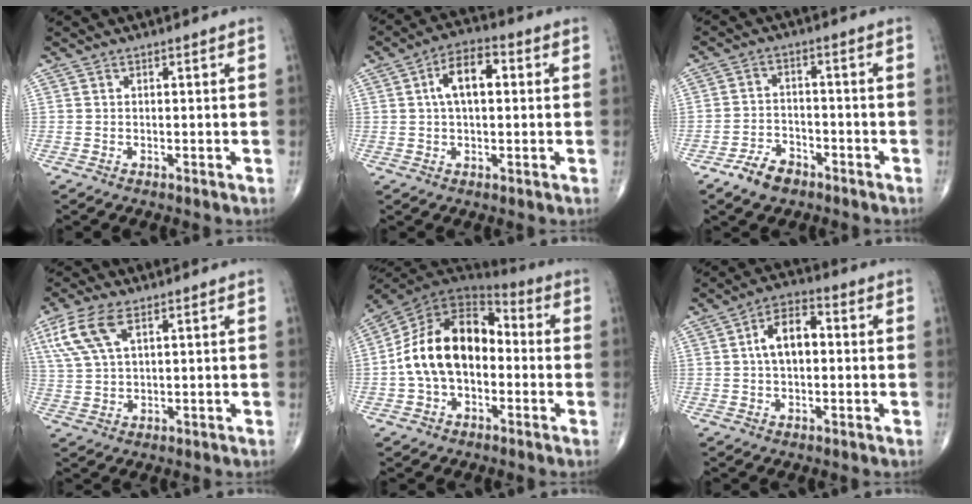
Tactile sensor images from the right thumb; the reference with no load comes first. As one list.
[{"total": 8.5, "force": [1.6, 4.4, 7.2], "torque": [-0.118, 0.020, 0.021]}, {"total": 6.0, "force": [-4.1, 3.5, 2.7], "torque": [-0.041, 0.024, -0.073]}, {"total": 9.2, "force": [4.3, 4.1, 7.0], "torque": [-0.170, 0.004, 0.089]}, {"total": 17.8, "force": [-1.2, 11.6, 13.5], "torque": [-0.220, 0.045, -0.030]}, {"total": 8.3, "force": [0.8, 4.7, 6.8], "torque": [-0.112, 0.023, 0.007]}]